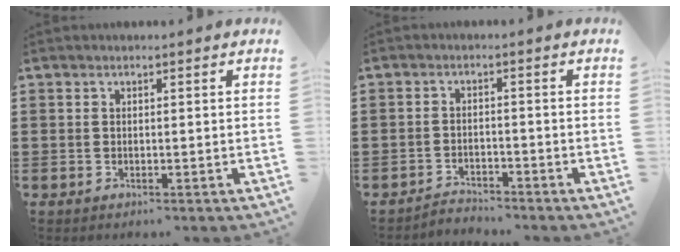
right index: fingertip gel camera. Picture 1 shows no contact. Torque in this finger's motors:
{"motor_torque": [-0.69, 1.45, -1.05, -0.21]}